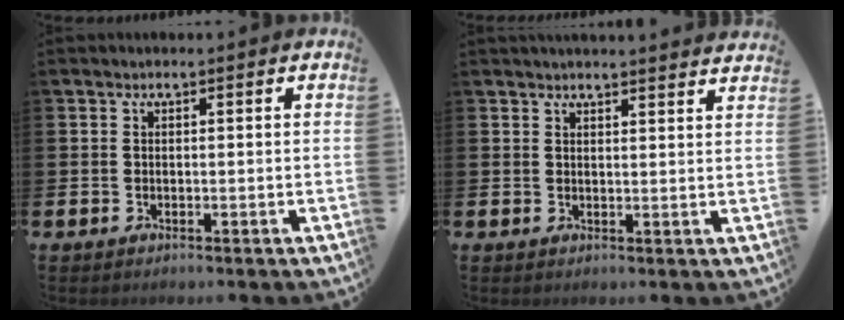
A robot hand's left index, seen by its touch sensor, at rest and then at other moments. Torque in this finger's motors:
{"motor_torque": [0.35, -1.79, 0.11, 0.04]}